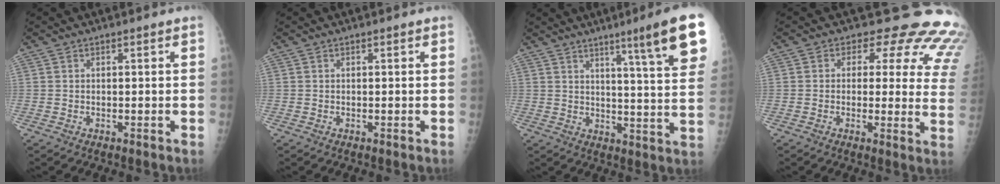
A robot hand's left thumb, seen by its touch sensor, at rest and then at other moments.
{"total": 0.0}
{"total": 14.8, "force": [8.1, 0.6, 12.4], "torque": [-0.158, -0.039, 0.108]}
{"total": 16.9, "force": [11.9, 8.4, 8.5], "torque": [-0.042, -0.056, 0.098]}